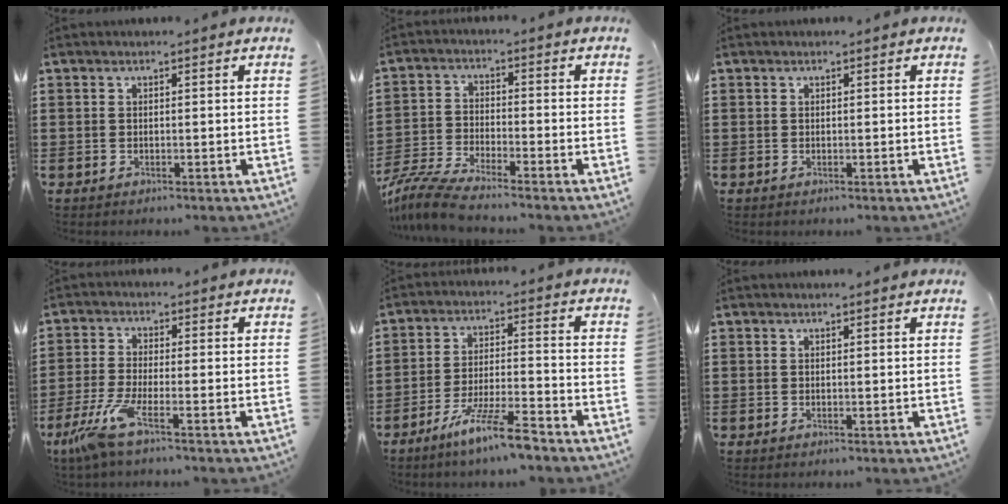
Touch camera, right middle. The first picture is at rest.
{"total": 6.2, "force": [-5.7, 0.2, 2.4], "torque": [-0.073, -0.015, -0.117]}
{"total": 0.0}
{"total": 5.5, "force": [-3.5, 0.5, 4.2], "torque": [-0.113, -0.024, -0.074]}
{"total": 8.6, "force": [-6.6, 0.2, 5.5], "torque": [-0.112, -0.007, -0.126]}
{"total": 0.0}